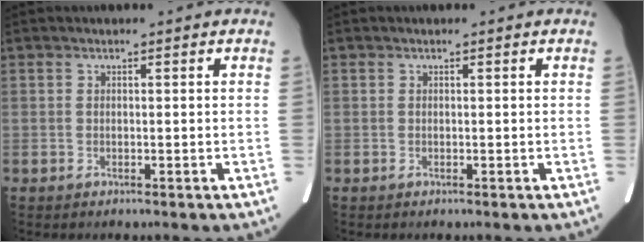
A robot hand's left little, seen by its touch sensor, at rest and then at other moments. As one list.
[{"total": 0.0}]